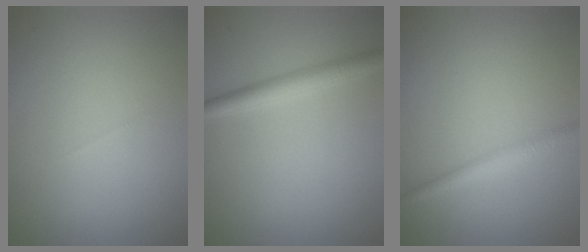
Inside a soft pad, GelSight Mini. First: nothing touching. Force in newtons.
{"total": 2.5, "press": 2.5, "slide": 0.1}
{"total": 1.7, "press": 1.7, "slide": 0.0}